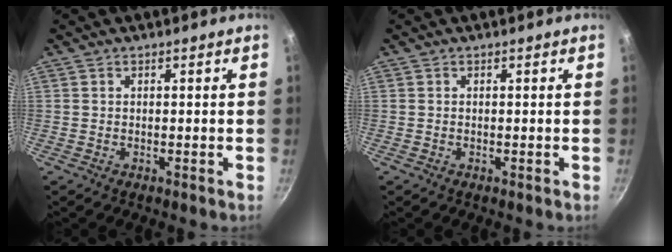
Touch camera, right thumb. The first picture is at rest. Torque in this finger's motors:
{"motor_torque": [-0.26, 0.00, -0.22, -0.16, 0.09]}